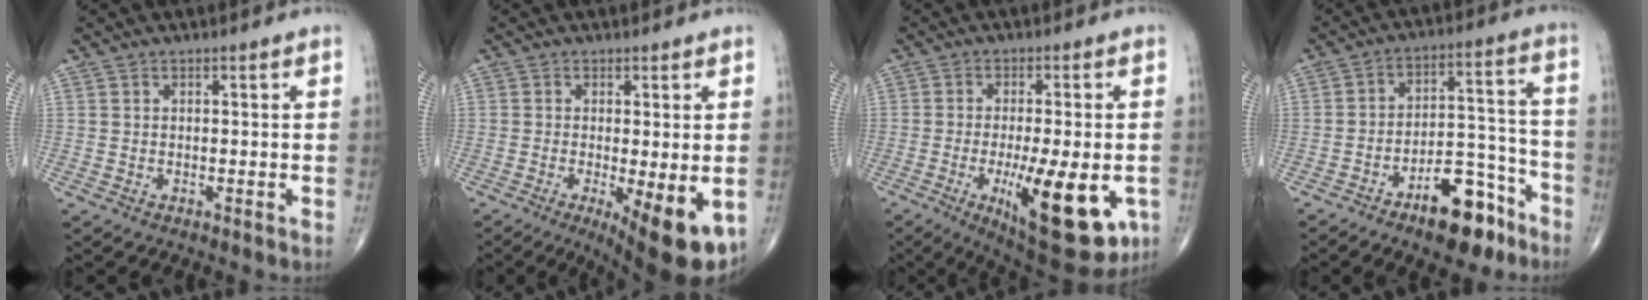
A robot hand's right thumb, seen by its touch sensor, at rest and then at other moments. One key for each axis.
{"total": 11.3, "fx": -3.8, "fy": 3.2, "fz": 10.1, "tx": -0.132, "ty": -0.021, "tz": -0.051}
{"total": 18.5, "fx": -5.5, "fy": 6.1, "fz": 16.6, "tx": -0.214, "ty": -0.016, "tz": -0.064}
{"total": 13.5, "fx": -8.6, "fy": 5.9, "fz": 8.6, "tx": -0.099, "ty": 0.080, "tz": -0.136}